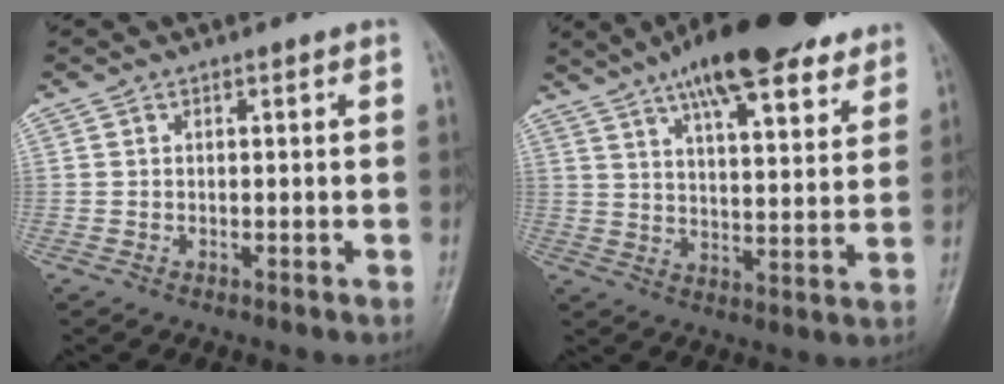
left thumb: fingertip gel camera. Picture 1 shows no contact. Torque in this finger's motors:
{"motor_torque": [1.38, -0.03, 1.44, -1.33, 0.17]}